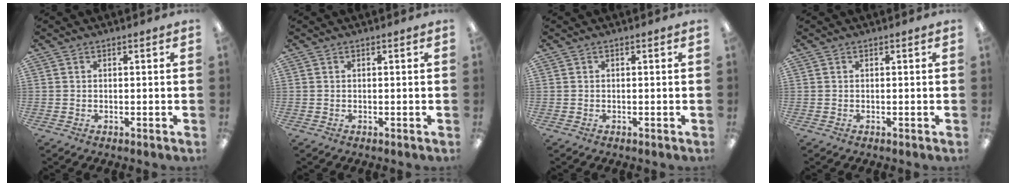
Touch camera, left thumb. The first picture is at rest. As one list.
[{"total": 0.0}, {"total": 0.0}, {"total": 0.0}]